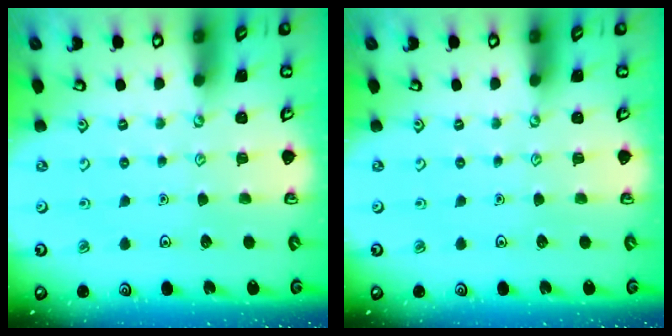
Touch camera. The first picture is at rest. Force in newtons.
{"total": 0.0}